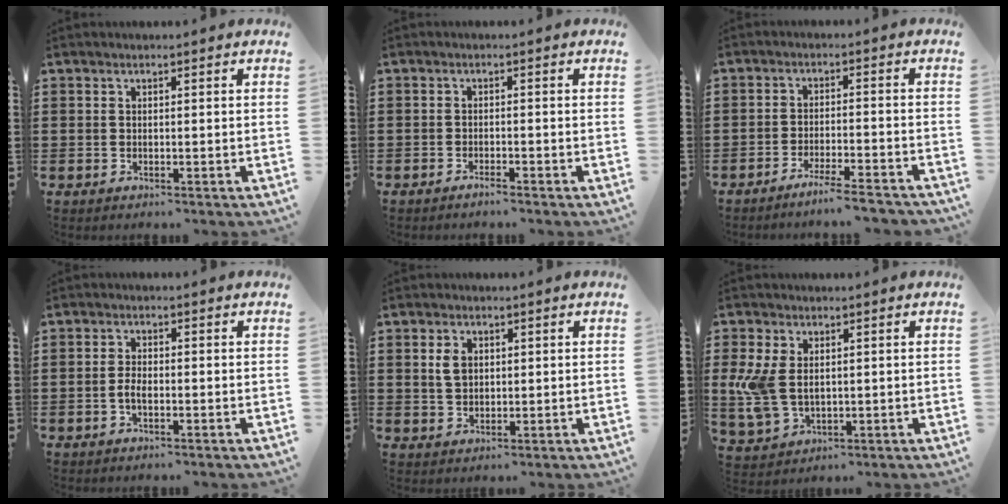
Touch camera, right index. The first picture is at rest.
{"total": 1.3, "force": [-1.1, 0.1, 0.5], "torque": [-0.010, -0.002, -0.021]}
{"total": 4.5, "force": [-4.0, -0.3, 1.9], "torque": [-0.031, -0.006, -0.076]}
{"total": 2.1, "force": [-0.7, 0.8, 1.8], "torque": [-0.050, -0.004, -0.018]}
{"total": 3.3, "force": [0.8, 2.2, 2.3], "torque": [-0.053, 0.010, 0.013]}
{"total": 6.6, "force": [0.8, 4.3, 5.0], "torque": [-0.135, 0.001, 0.009]}